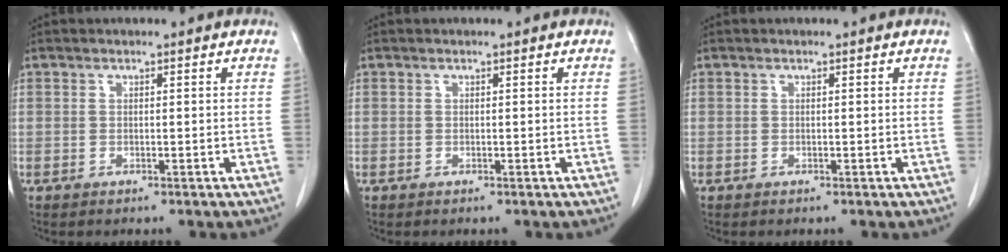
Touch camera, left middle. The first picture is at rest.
{"total": 0.0}
{"total": 0.0}